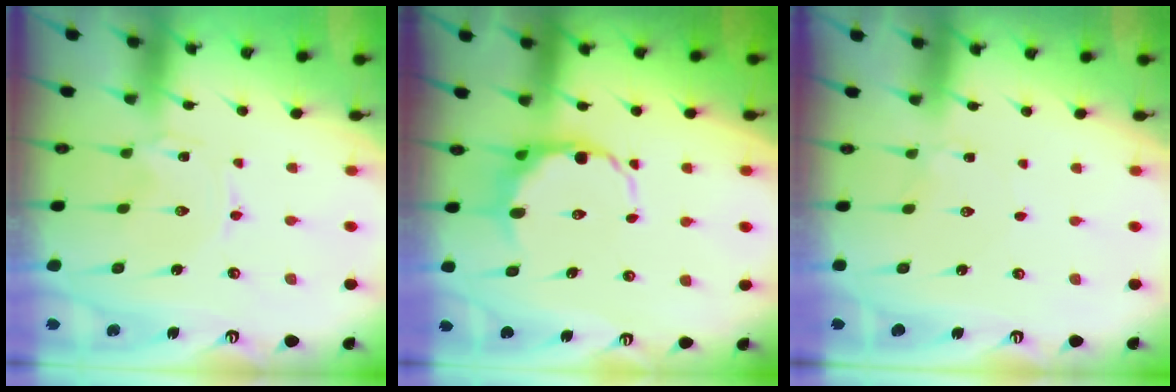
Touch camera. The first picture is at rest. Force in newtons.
{"total": 10.3, "press": 9.6, "slide": 3.5}
{"total": 2.2, "press": 2.2, "slide": 0.2}